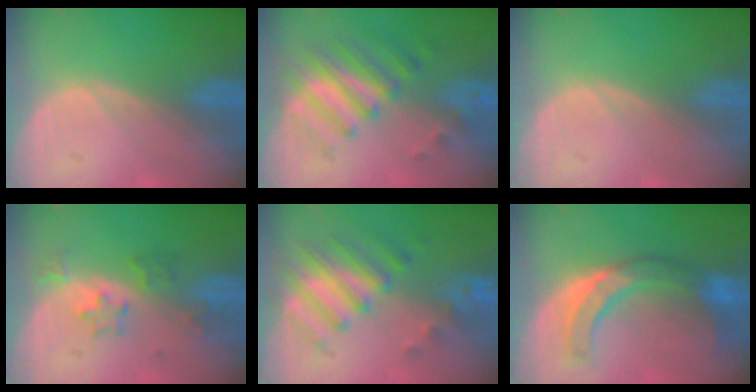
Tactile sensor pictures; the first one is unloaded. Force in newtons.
{"total": 7.7, "press": 6.8, "slide": 3.6}
{"total": 0.0}
{"total": 4.0, "press": 3.8, "slide": 1.4}
{"total": 8.0, "press": 7.0, "slide": 3.9}
{"total": 7.9, "press": 7.9, "slide": 0.2}